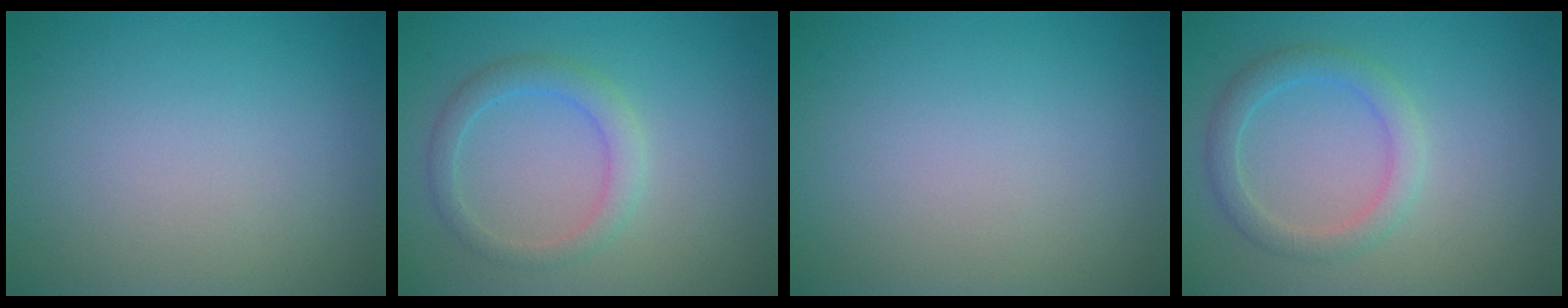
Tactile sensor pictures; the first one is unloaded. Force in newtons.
{"total": 2.4, "press": 2.4, "slide": 0.1}
{"total": 0.0}
{"total": 2.7, "press": 2.7, "slide": 0.0}